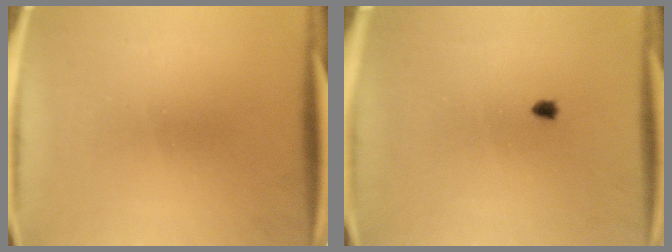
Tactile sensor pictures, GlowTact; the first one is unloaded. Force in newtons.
{"total": 0.6}